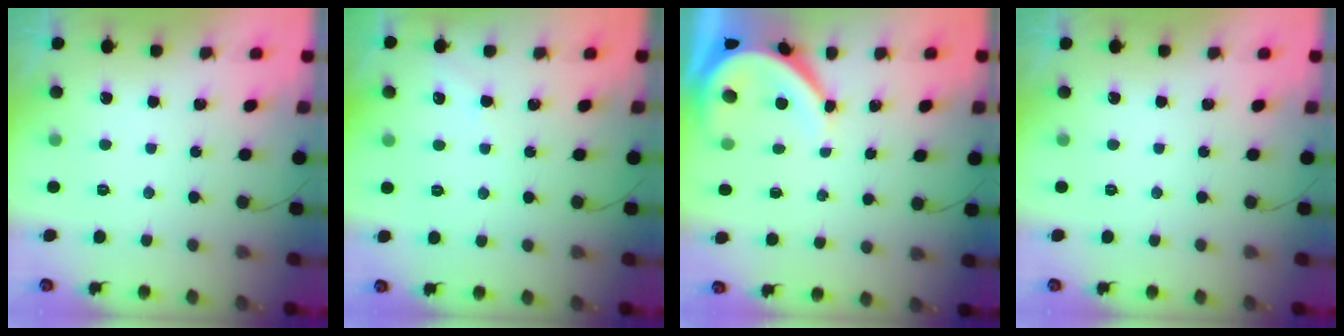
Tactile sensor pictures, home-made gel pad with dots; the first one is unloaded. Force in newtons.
{"total": 3.0, "press": 3.0, "slide": 0.4}
{"total": 7.3, "press": 7.3, "slide": 0.9}
{"total": 0.0}